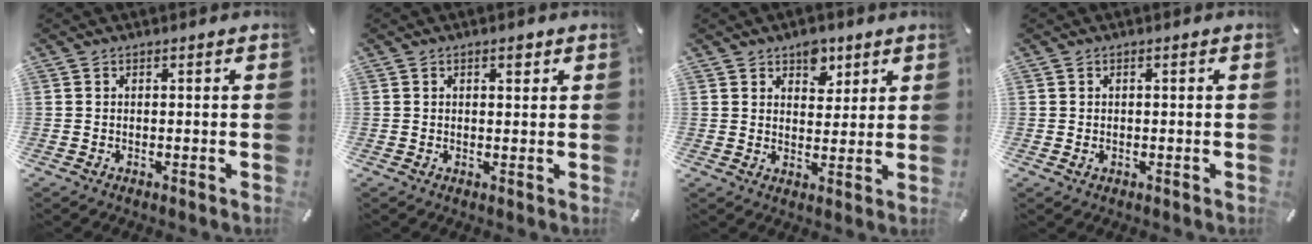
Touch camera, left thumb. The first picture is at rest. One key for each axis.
{"total": 2.0, "fx": 0.9, "fy": 1.2, "fz": 1.4, "tx": -0.020, "ty": 0.001, "tz": 0.014}
{"total": 6.1, "fx": 4.0, "fy": 4.0, "fz": 2.3, "tx": -0.010, "ty": -0.018, "tz": 0.064}
{"total": 0.8, "fx": -0.1, "fy": 0.6, "fz": 0.5, "tx": -0.011, "ty": 0.003, "tz": -0.003}